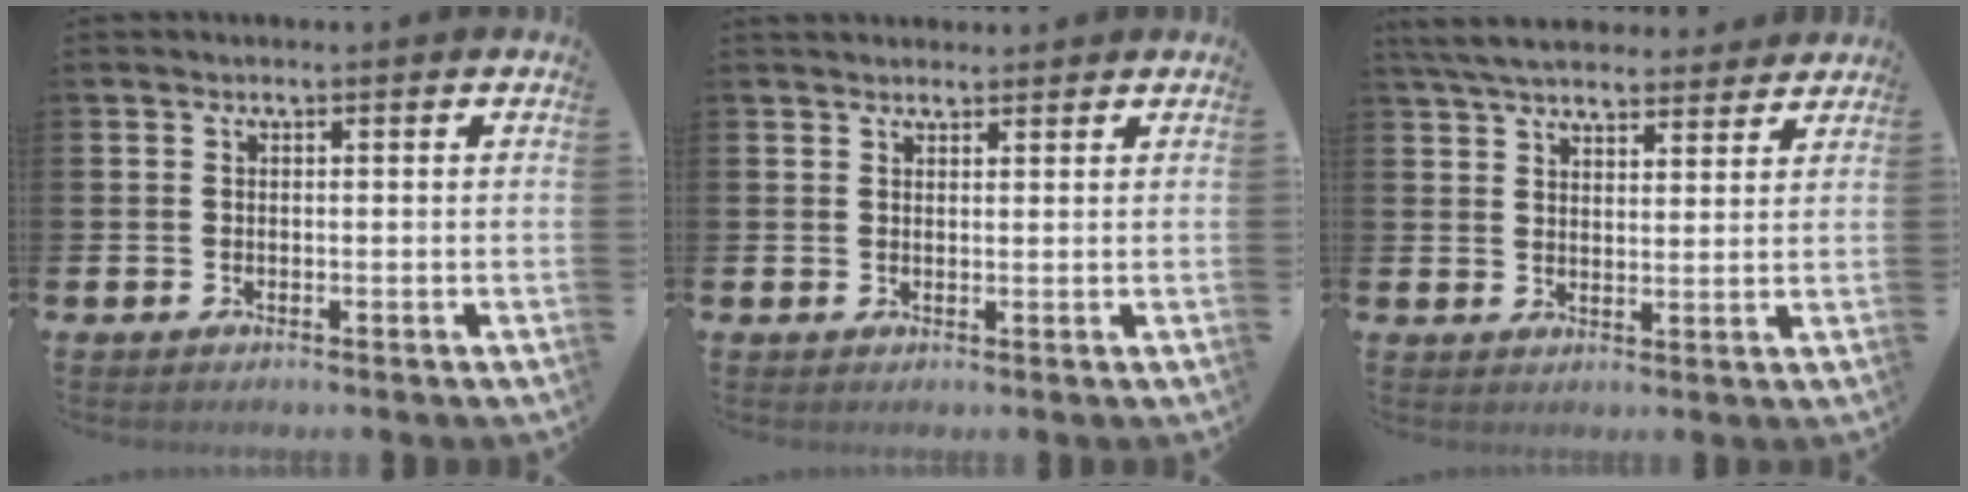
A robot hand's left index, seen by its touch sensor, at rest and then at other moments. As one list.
[{"total": 1.9, "force": [1.8, 0.7, 0.0], "torque": [0.006, -0.004, 0.031]}, {"total": 6.2, "force": [5.9, 1.4, 1.4], "torque": [-0.043, -0.025, 0.107]}]